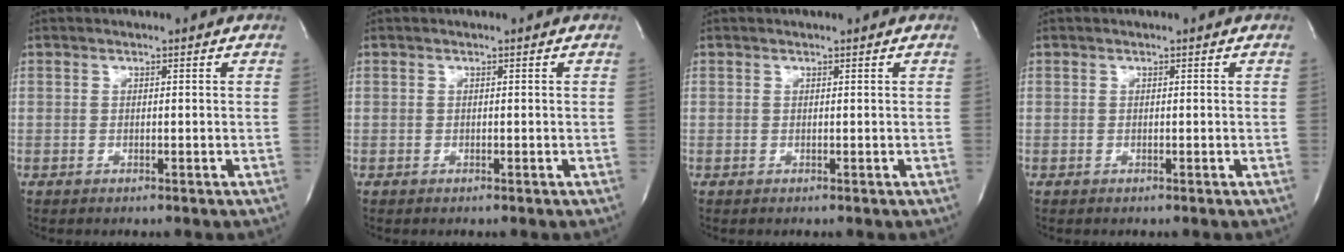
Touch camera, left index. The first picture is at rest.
{"total": 0.0}
{"total": 0.5, "force": [0.5, 0.0, 0.2], "torque": [-0.006, 0.007, 0.009]}
{"total": 0.0}